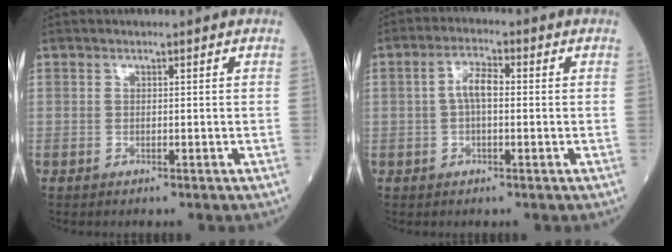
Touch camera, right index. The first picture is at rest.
{"total": 4.1, "force": [0.1, 1.5, 3.8], "torque": [-0.078, 0.014, 0.001]}